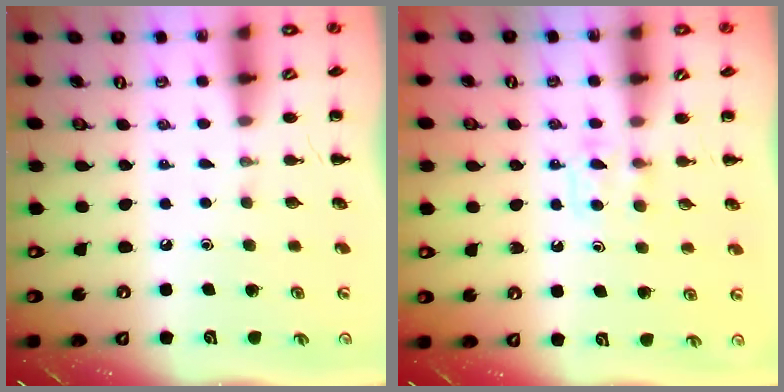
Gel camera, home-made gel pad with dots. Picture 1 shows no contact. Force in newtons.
{"total": 4.5, "press": 4.2, "slide": 1.7}